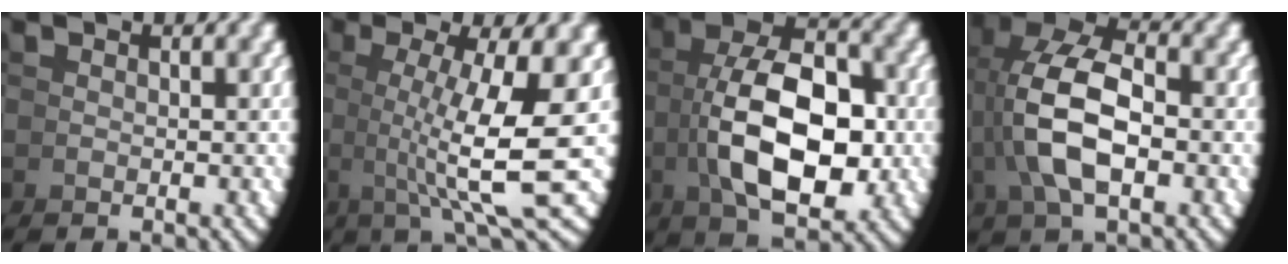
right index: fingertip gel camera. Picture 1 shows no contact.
{"total": 9.1, "force": [1.0, 2.4, 8.7], "torque": [-0.125, -0.005, 0.022]}
{"total": 10.3, "force": [0.8, 5.6, 8.6], "torque": [-0.140, -0.009, 0.019]}
{"total": 6.7, "force": [1.4, 3.2, 5.8], "torque": [-0.117, -0.003, 0.029]}